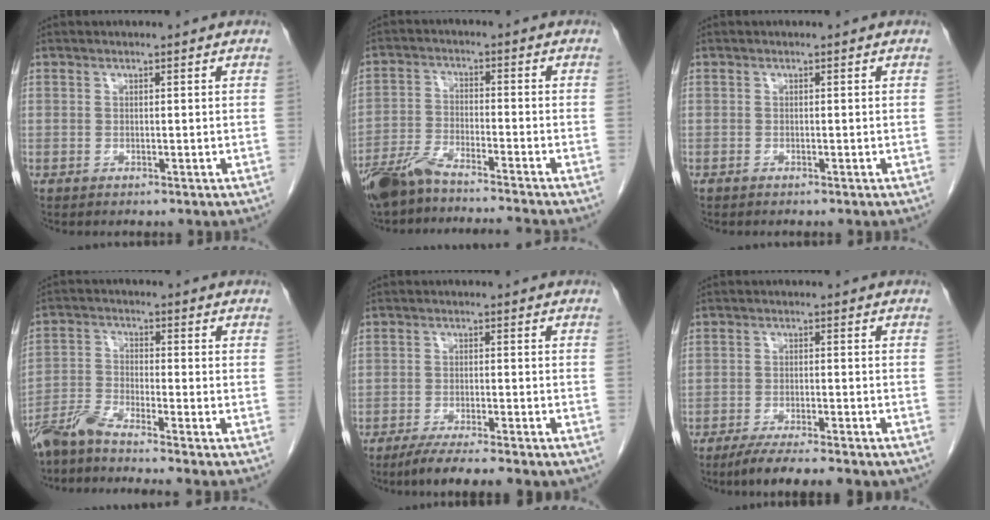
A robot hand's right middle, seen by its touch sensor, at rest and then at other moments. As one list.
[{"total": 9.8, "force": [-8.8, -0.4, 4.2], "torque": [-0.076, -0.013, -0.155]}, {"total": 0.0}, {"total": 5.6, "force": [-5.1, -1.6, 1.8], "torque": [-0.047, -0.018, -0.101]}, {"total": 6.5, "force": [-5.0, 0.0, 4.1], "torque": [-0.064, -0.015, -0.078]}, {"total": 7.9, "force": [-6.2, 0.7, 4.7], "torque": [-0.070, -0.015, -0.092]}]